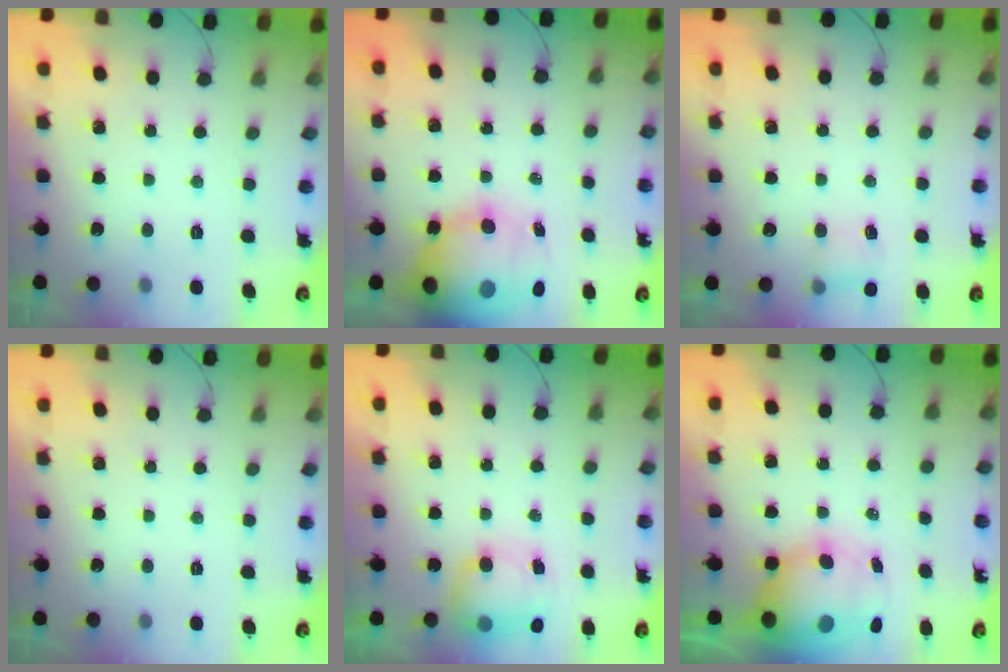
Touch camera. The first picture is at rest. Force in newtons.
{"total": 20.3, "press": 19.7, "slide": 4.7}
{"total": 4.3, "press": 4.2, "slide": 1.2}
{"total": 0.0}
{"total": 7.8, "press": 7.7, "slide": 0.9}
{"total": 12.4, "press": 12.0, "slide": 3.2}